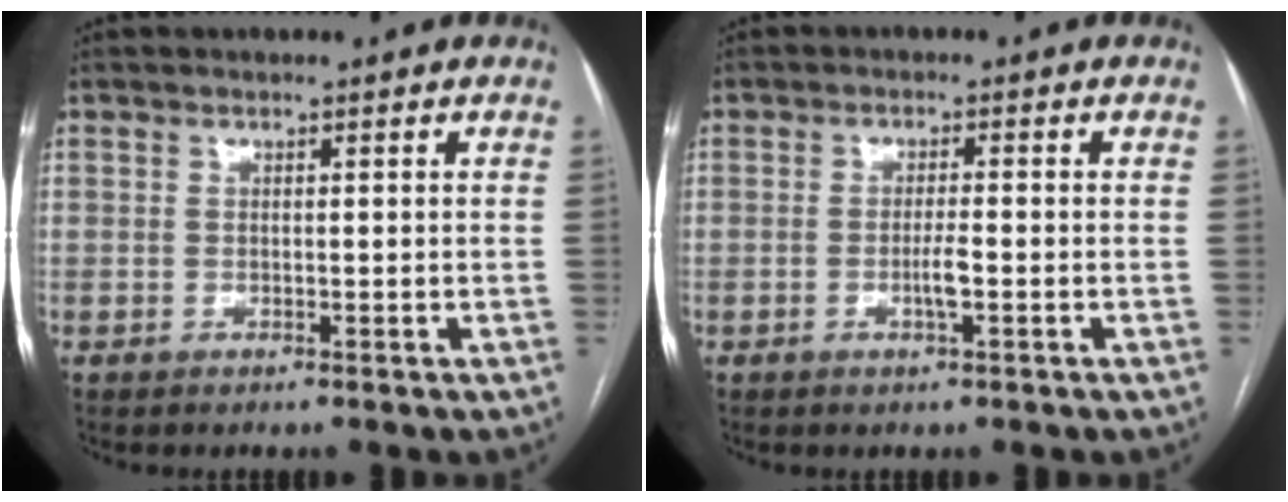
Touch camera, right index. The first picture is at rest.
{"total": 2.4, "force": [-0.7, 0.1, 2.3], "torque": [-0.047, -0.001, -0.011]}